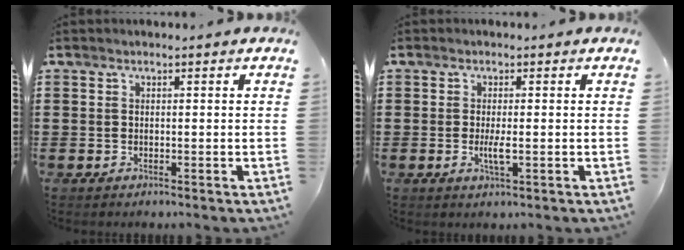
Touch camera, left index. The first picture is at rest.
{"total": 2.7, "force": [-0.4, 0.4, 2.6], "torque": [-0.053, -0.005, -0.009]}